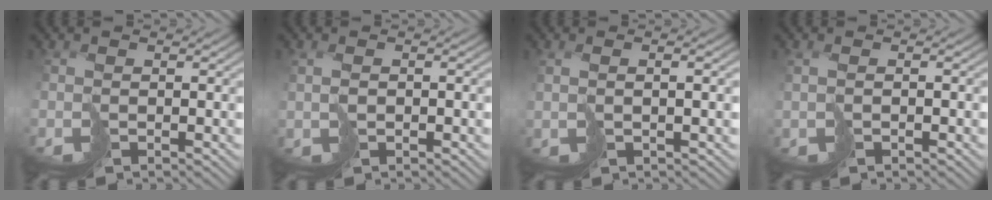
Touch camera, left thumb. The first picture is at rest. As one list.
[{"total": 1.9, "force": [0.3, 1.2, 1.4], "torque": [-0.033, 0.000, 0.008]}, {"total": 2.9, "force": [0.9, 0.6, 2.7], "torque": [-0.060, -0.007, 0.030]}, {"total": 1.3, "force": [-0.2, 0.6, 1.2], "torque": [-0.033, -0.001, 0.000]}]